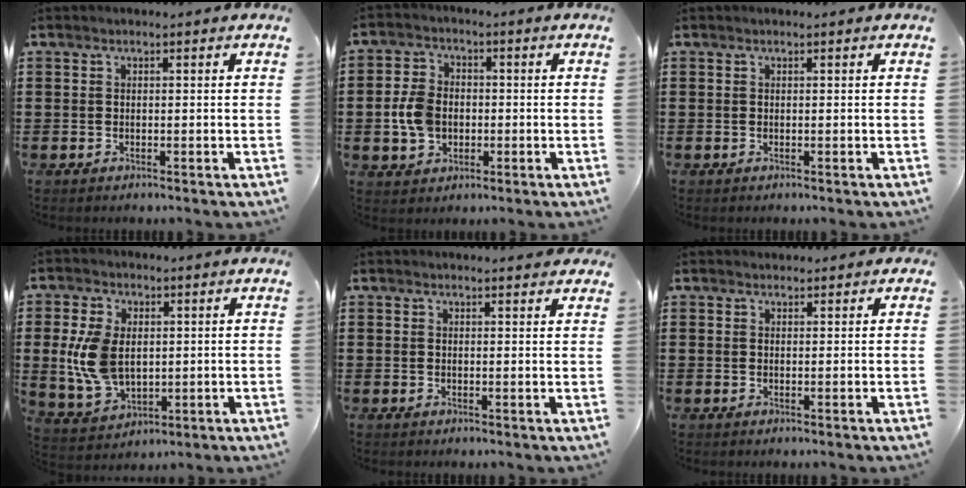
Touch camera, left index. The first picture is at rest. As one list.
[{"total": 6.2, "force": [-0.9, 4.7, 4.0], "torque": [-0.107, 0.003, -0.023]}, {"total": 0.0}, {"total": 9.4, "force": [0.8, 6.3, 6.9], "torque": [-0.182, 0.002, 0.008]}, {"total": 1.4, "force": [1.3, 0.1, 0.3], "torque": [-0.008, 0.002, 0.026]}, {"total": 0.9, "force": [0.7, 0.5, 0.0], "torque": [-0.002, 0.004, 0.015]}]